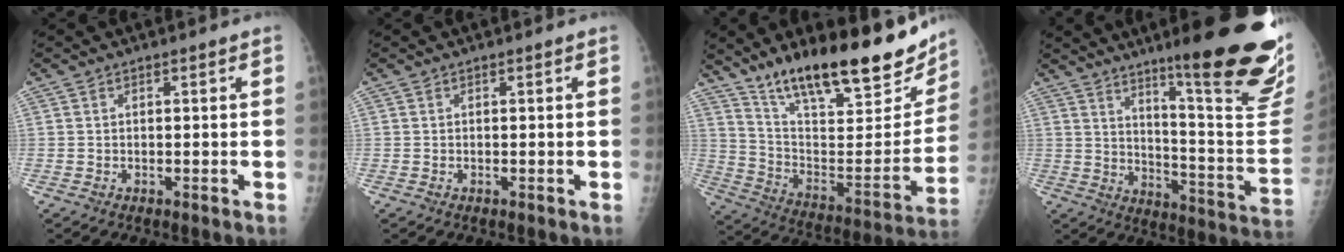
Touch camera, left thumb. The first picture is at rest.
{"total": 0.0}
{"total": 28.0, "force": [20.0, 8.5, 17.7], "torque": [-0.240, -0.075, 0.313]}
{"total": 25.9, "force": [16.1, 3.7, 19.9], "torque": [-0.238, -0.094, 0.231]}